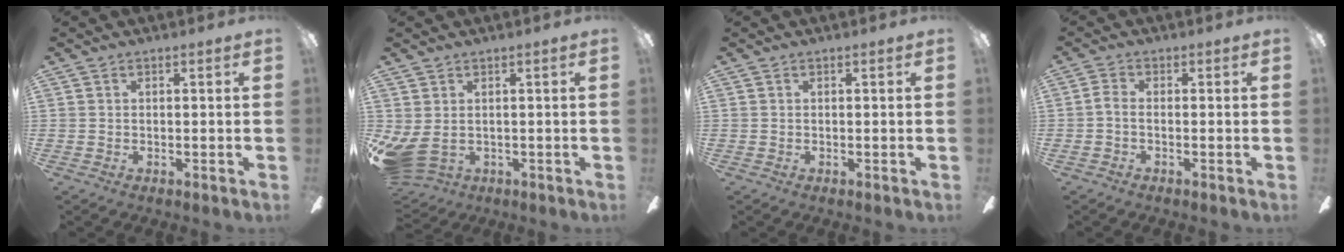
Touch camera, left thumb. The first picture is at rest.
{"total": 5.1, "force": [1.0, 3.5, 3.5], "torque": [-0.098, -0.016, 0.020]}
{"total": 0.0}
{"total": 2.6, "force": [-0.7, 1.2, 2.2], "torque": [-0.046, 0.007, -0.016]}